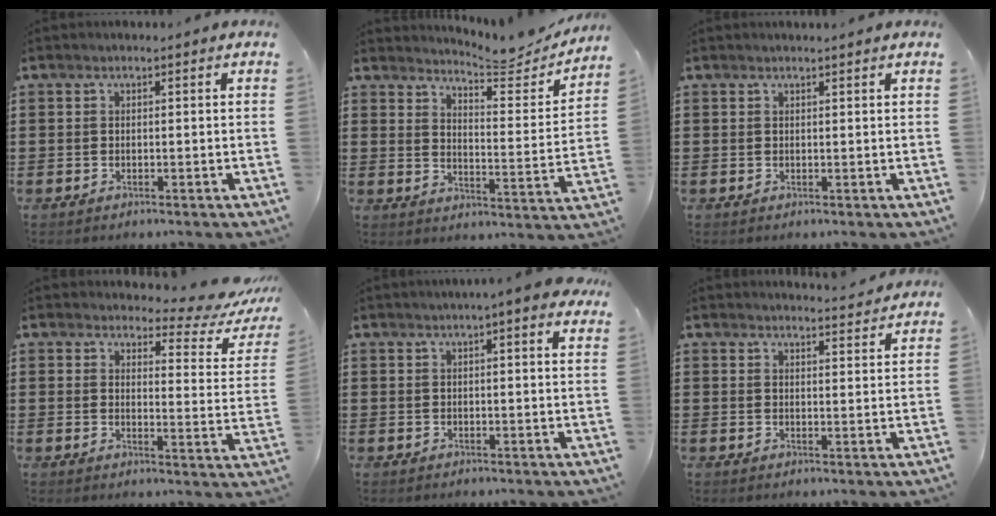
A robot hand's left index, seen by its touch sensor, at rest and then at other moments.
{"total": 5.0, "force": [4.9, 0.3, 1.2], "torque": [-0.034, -0.042, 0.077]}
{"total": 0.7, "force": [0.6, -0.1, 0.3], "torque": [-0.006, -0.002, 0.013]}
{"total": 4.9, "force": [4.2, 0.8, 2.4], "torque": [-0.051, -0.028, 0.068]}
{"total": 2.8, "force": [2.0, 0.1, 2.0], "torque": [-0.036, -0.001, 0.033]}
{"total": 3.1, "force": [3.1, -0.2, 0.2], "torque": [-0.005, -0.018, 0.055]}